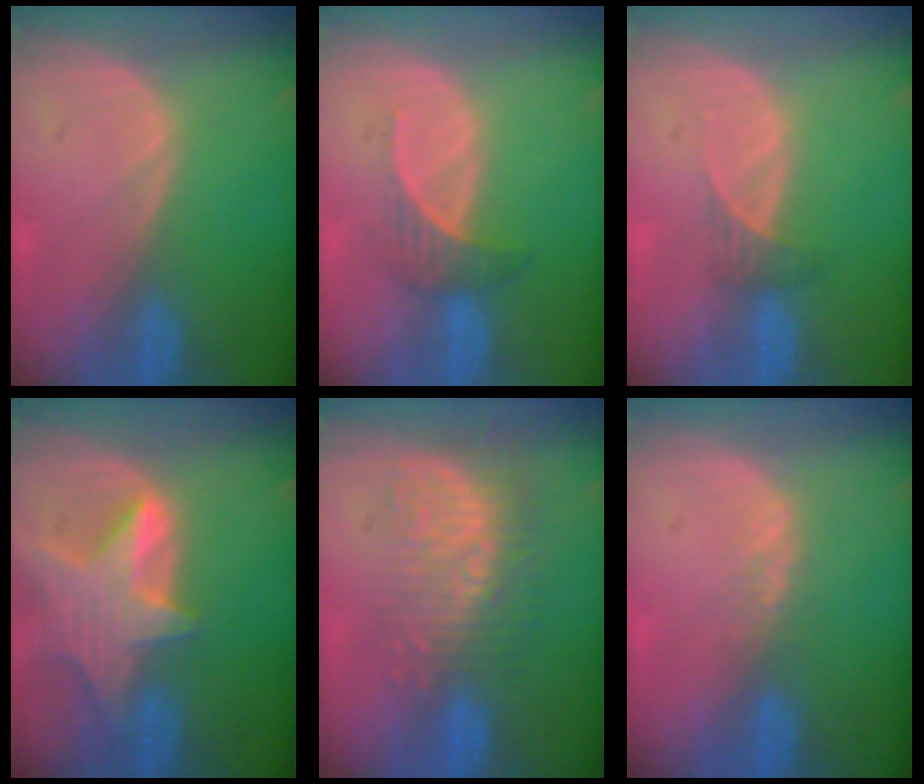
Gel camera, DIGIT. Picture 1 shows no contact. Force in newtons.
{"total": 3.2, "press": 3.1, "slide": 0.9}
{"total": 1.8, "press": 1.6, "slide": 0.8}
{"total": 8.4, "press": 7.5, "slide": 3.9}
{"total": 9.8, "press": 8.7, "slide": 4.5}
{"total": 1.7, "press": 1.4, "slide": 0.9}